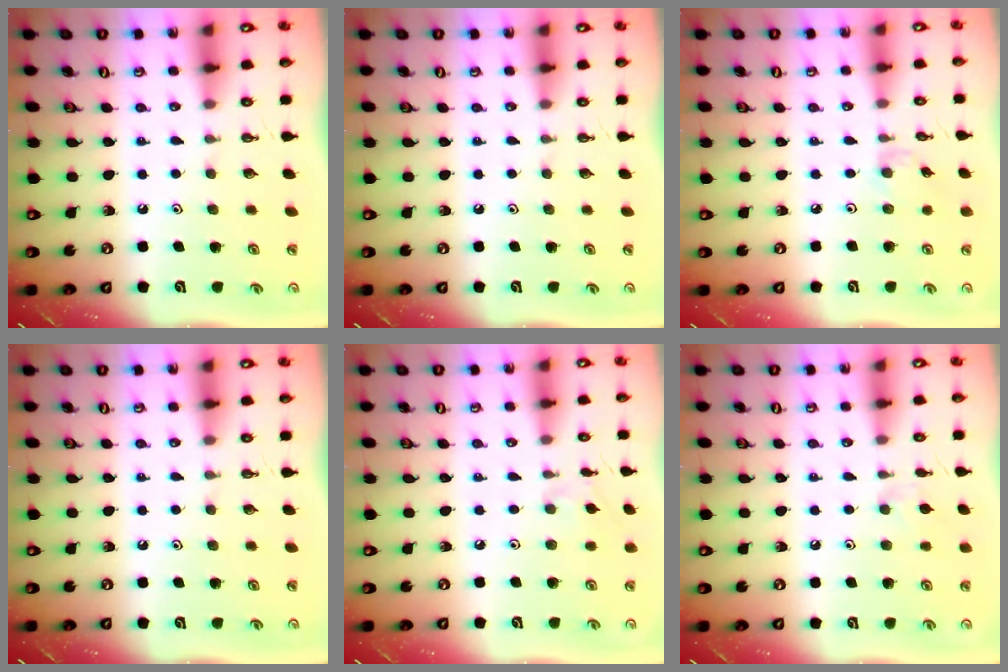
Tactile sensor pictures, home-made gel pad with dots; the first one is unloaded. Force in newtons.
{"total": 0.0}
{"total": 1.1, "press": 1.0, "slide": 0.4}
{"total": 0.0}
{"total": 3.3, "press": 3.2, "slide": 0.7}
{"total": 3.9, "press": 3.9, "slide": 0.6}